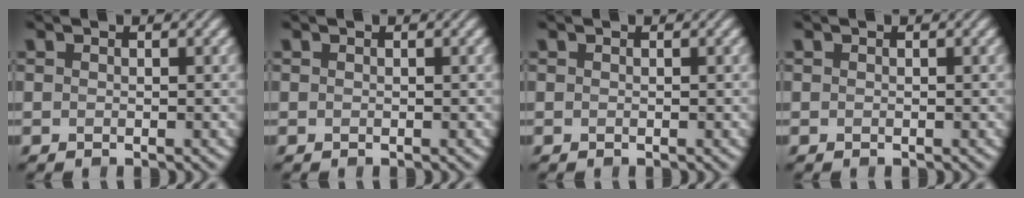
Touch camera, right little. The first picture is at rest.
{"total": 0.0}
{"total": 0.0}
{"total": 0.0}